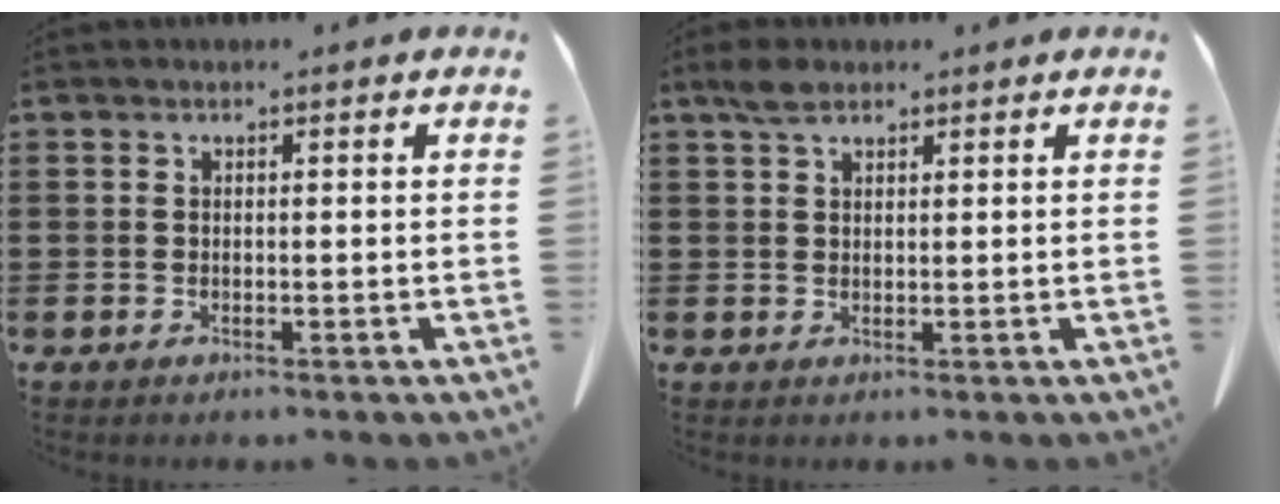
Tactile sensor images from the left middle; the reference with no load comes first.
{"total": 2.8, "force": [2.0, 1.4, 1.5], "torque": [-0.034, 0.005, 0.038]}